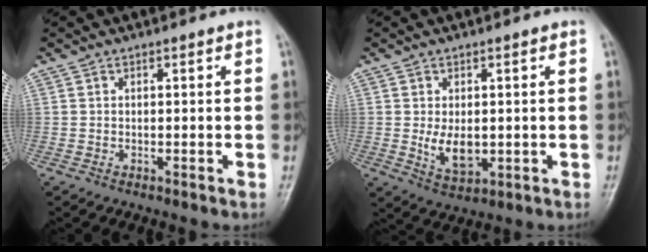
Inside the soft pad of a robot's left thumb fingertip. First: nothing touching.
{"total": 5.6, "force": [-0.3, 3.5, 4.4], "torque": [-0.061, -0.012, 0.007]}